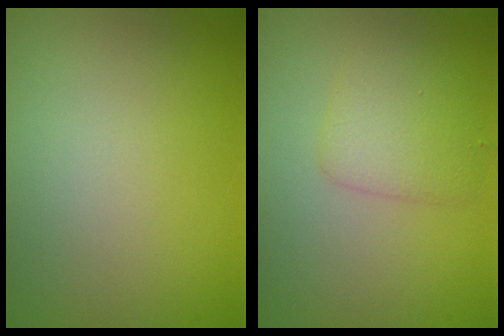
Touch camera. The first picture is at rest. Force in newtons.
{"total": 2.6, "press": 2.6, "slide": 0.0}